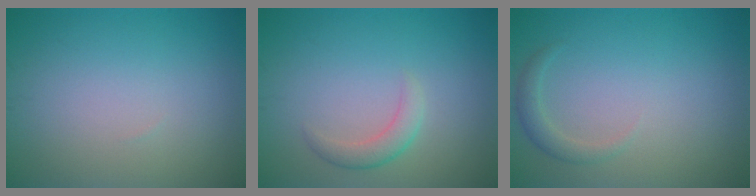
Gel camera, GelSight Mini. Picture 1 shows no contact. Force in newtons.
{"total": 1.9, "press": 1.9, "slide": 0.1}
{"total": 1.4, "press": 1.4, "slide": 0.1}